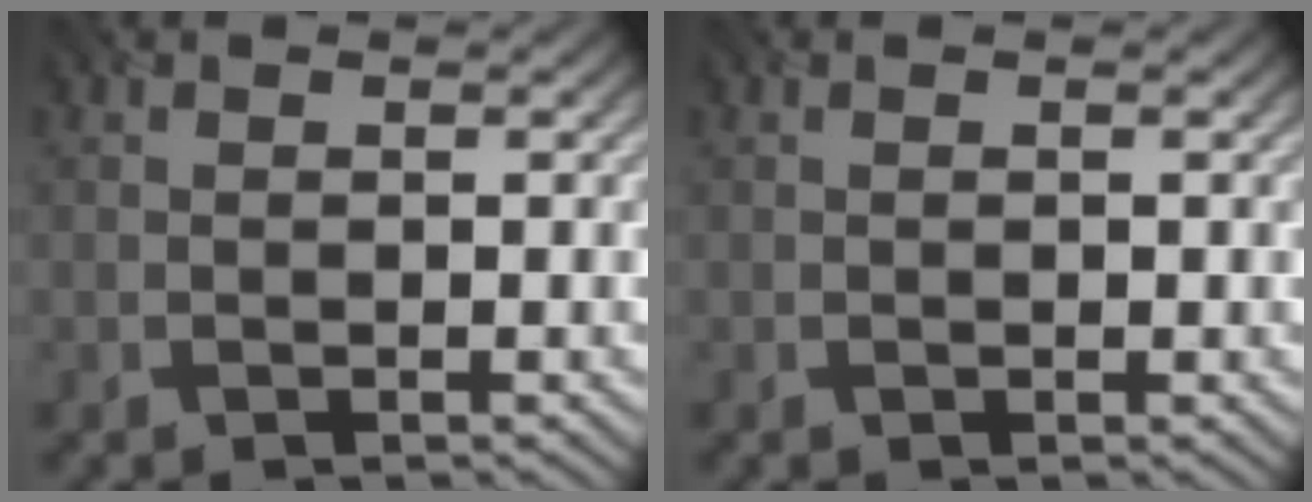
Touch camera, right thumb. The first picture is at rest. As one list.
[{"total": 0.0}]